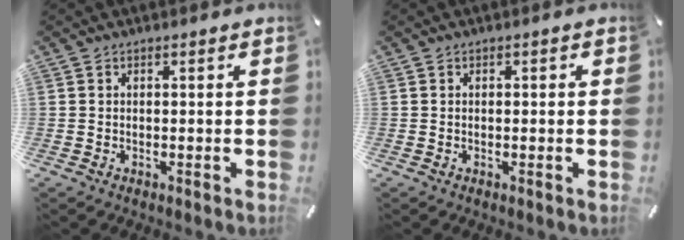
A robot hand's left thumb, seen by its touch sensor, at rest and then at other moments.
{"total": 0.5, "force": [-0.1, 0.3, 0.4], "torque": [-0.009, -0.001, -0.003]}